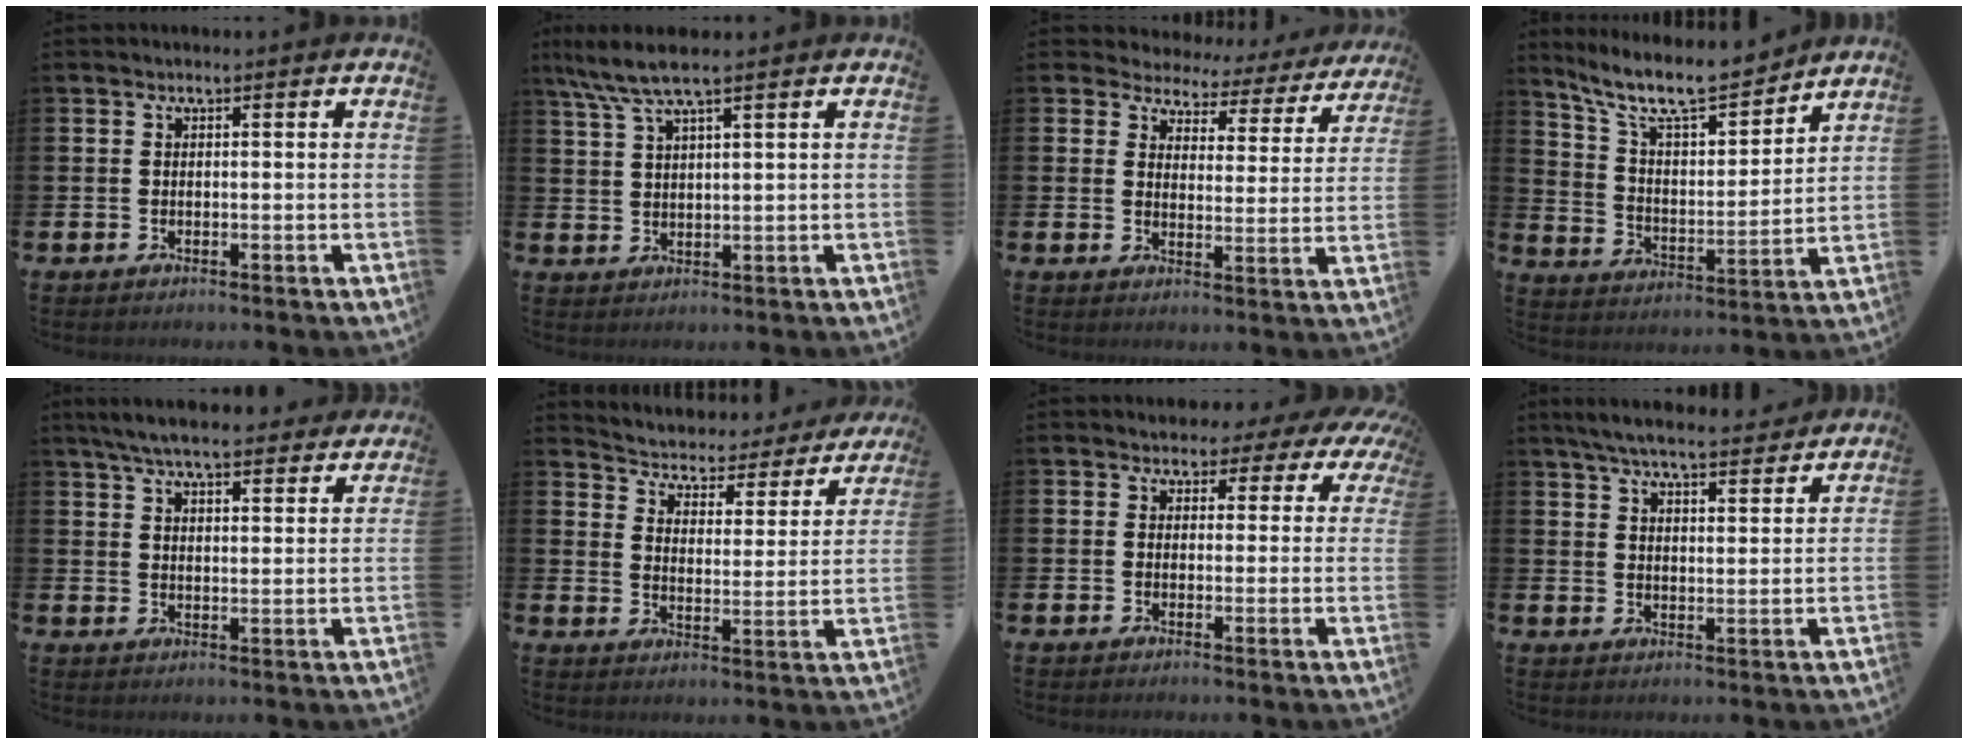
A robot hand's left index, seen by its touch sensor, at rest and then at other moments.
{"total": 5.9, "force": [4.5, 0.7, 3.7], "torque": [-0.084, -0.006, 0.082]}
{"total": 3.5, "force": [3.1, 1.6, 0.0], "torque": [-0.016, -0.034, 0.045]}
{"total": 10.5, "force": [9.4, 2.3, 4.2], "torque": [-0.117, -0.057, 0.165]}
{"total": 6.7, "force": [6.3, 1.1, 2.0], "torque": [-0.044, -0.032, 0.110]}
{"total": 3.6, "force": [3.4, 1.3, 0.3], "torque": [-0.030, -0.036, 0.048]}
{"total": 2.1, "force": [1.3, 1.7, 0.3], "torque": [-0.003, -0.007, 0.015]}
{"total": 6.3, "force": [6.0, 0.7, 1.8], "torque": [-0.052, -0.029, 0.107]}